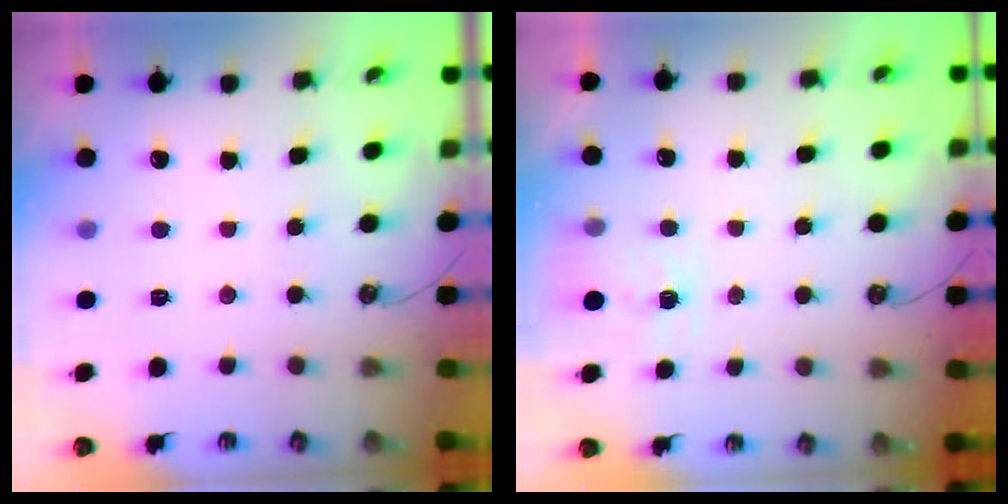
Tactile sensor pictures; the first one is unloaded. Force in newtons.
{"total": 3.5, "press": 3.5, "slide": 0.4}